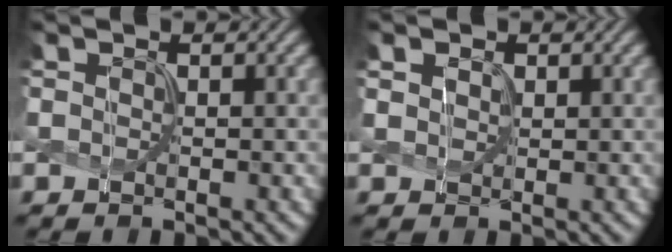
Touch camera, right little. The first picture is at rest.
{"total": 1.2, "force": [0.6, 0.9, 0.5], "torque": [-0.014, 0.003, 0.012]}